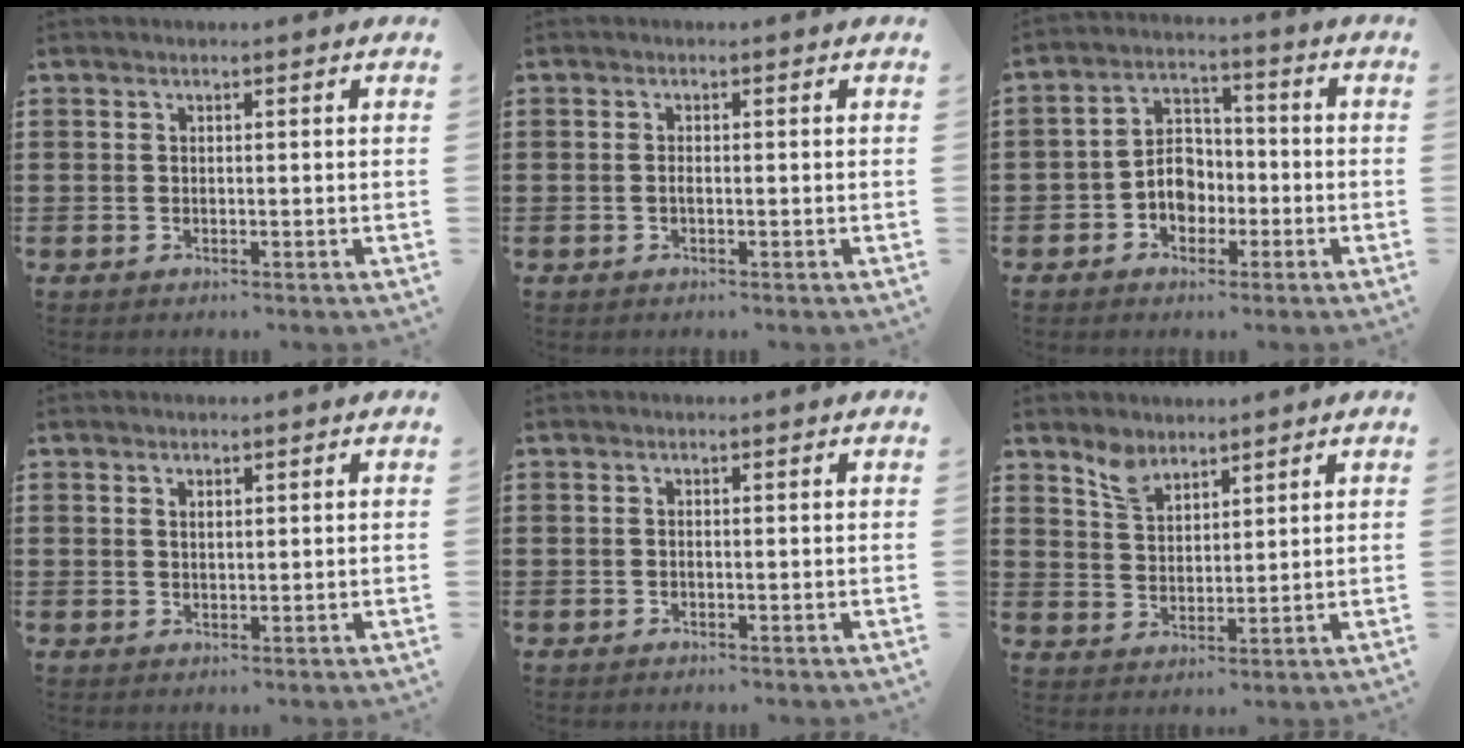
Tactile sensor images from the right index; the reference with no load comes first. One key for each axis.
{"total": 0.8, "fx": -0.2, "fy": 0.2, "fz": 0.7, "tx": -0.016, "ty": -0.003, "tz": -0.004}
{"total": 5.3, "fx": -1.9, "fy": 4.1, "fz": 2.8, "tx": -0.050, "ty": 0.009, "tz": -0.039}
{"total": 1.0, "fx": 0.7, "fy": 0.5, "fz": 0.5, "tx": -0.011, "ty": 0.003, "tz": 0.012}
{"total": 0.0}
{"total": 4.5, "fx": 3.8, "fy": 2.1, "fz": 1.3, "tx": -0.039, "ty": -0.001, "tz": 0.073}